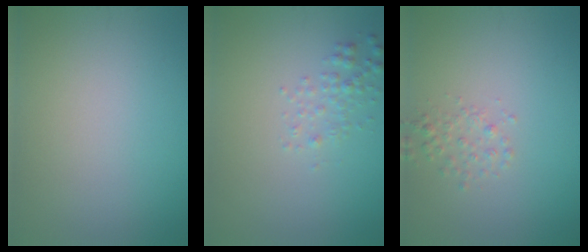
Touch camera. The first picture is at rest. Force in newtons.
{"total": 1.5, "press": 1.5, "slide": 0.1}
{"total": 1.4, "press": 1.4, "slide": 0.1}